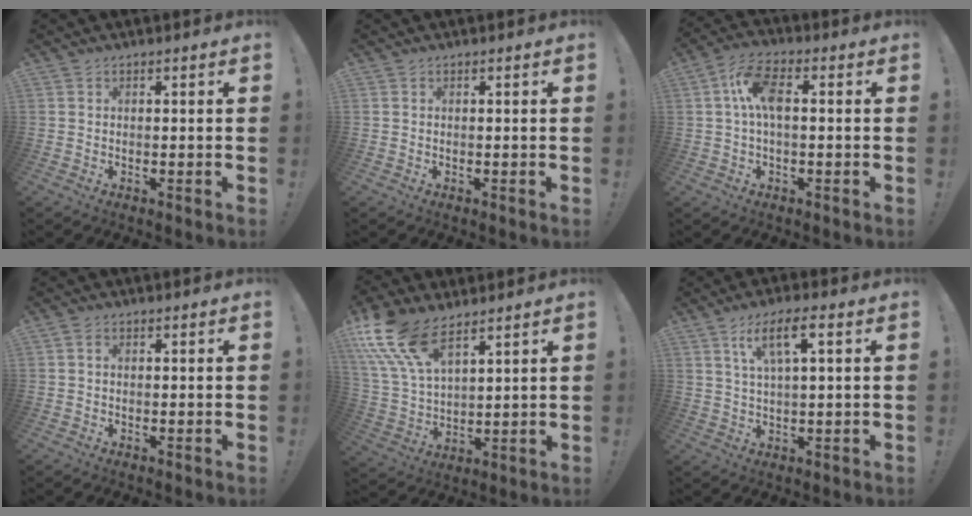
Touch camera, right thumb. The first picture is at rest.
{"total": 0.0}
{"total": 9.3, "force": [0.8, 4.0, 8.4], "torque": [-0.162, 0.011, 0.017]}
{"total": 1.5, "force": [0.4, 0.9, 1.2], "torque": [-0.025, 0.005, 0.007]}
{"total": 15.3, "force": [10.4, 6.9, 8.9], "torque": [-0.188, -0.053, 0.195]}
{"total": 8.1, "force": [3.2, 1.6, 7.3], "torque": [-0.126, -0.001, 0.051]}